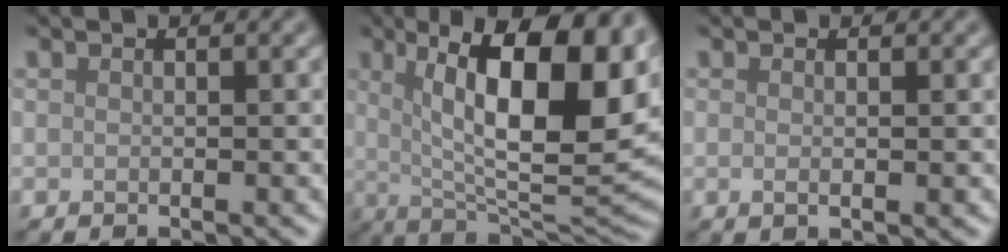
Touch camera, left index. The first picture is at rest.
{"total": 14.8, "force": [4.2, 4.9, 13.4], "torque": [-0.190, 0.000, 0.064]}
{"total": 1.3, "force": [0.1, 0.3, 1.2], "torque": [-0.018, 0.001, -0.001]}